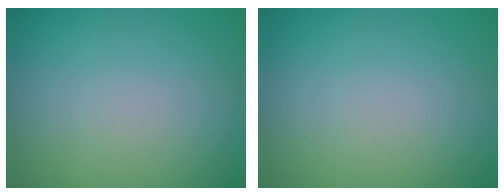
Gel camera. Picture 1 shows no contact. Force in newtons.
{"total": 0.0}